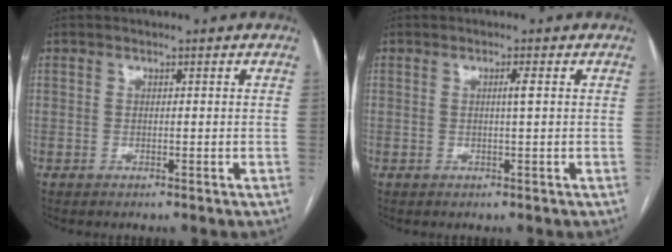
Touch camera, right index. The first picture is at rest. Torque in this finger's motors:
{"motor_torque": [0.09, 0.12, 0.01, 0.01]}